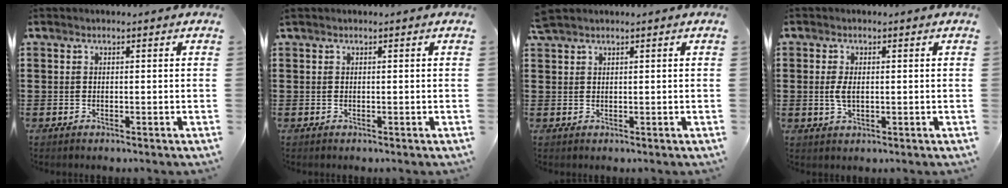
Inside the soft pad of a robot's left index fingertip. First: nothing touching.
{"total": 0.0}
{"total": 1.5, "force": [1.2, 0.2, 0.8], "torque": [-0.018, 0.002, 0.024]}
{"total": 2.9, "force": [0.2, 1.4, 2.5], "torque": [-0.067, -0.001, -0.003]}